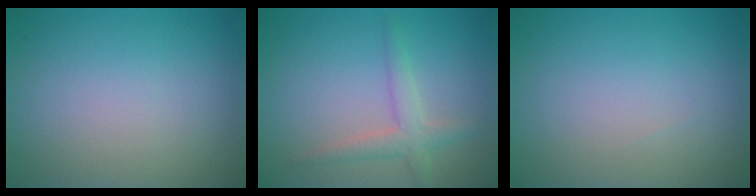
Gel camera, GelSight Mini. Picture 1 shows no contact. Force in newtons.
{"total": 2.5, "press": 2.5, "slide": 0.1}
{"total": 0.0}